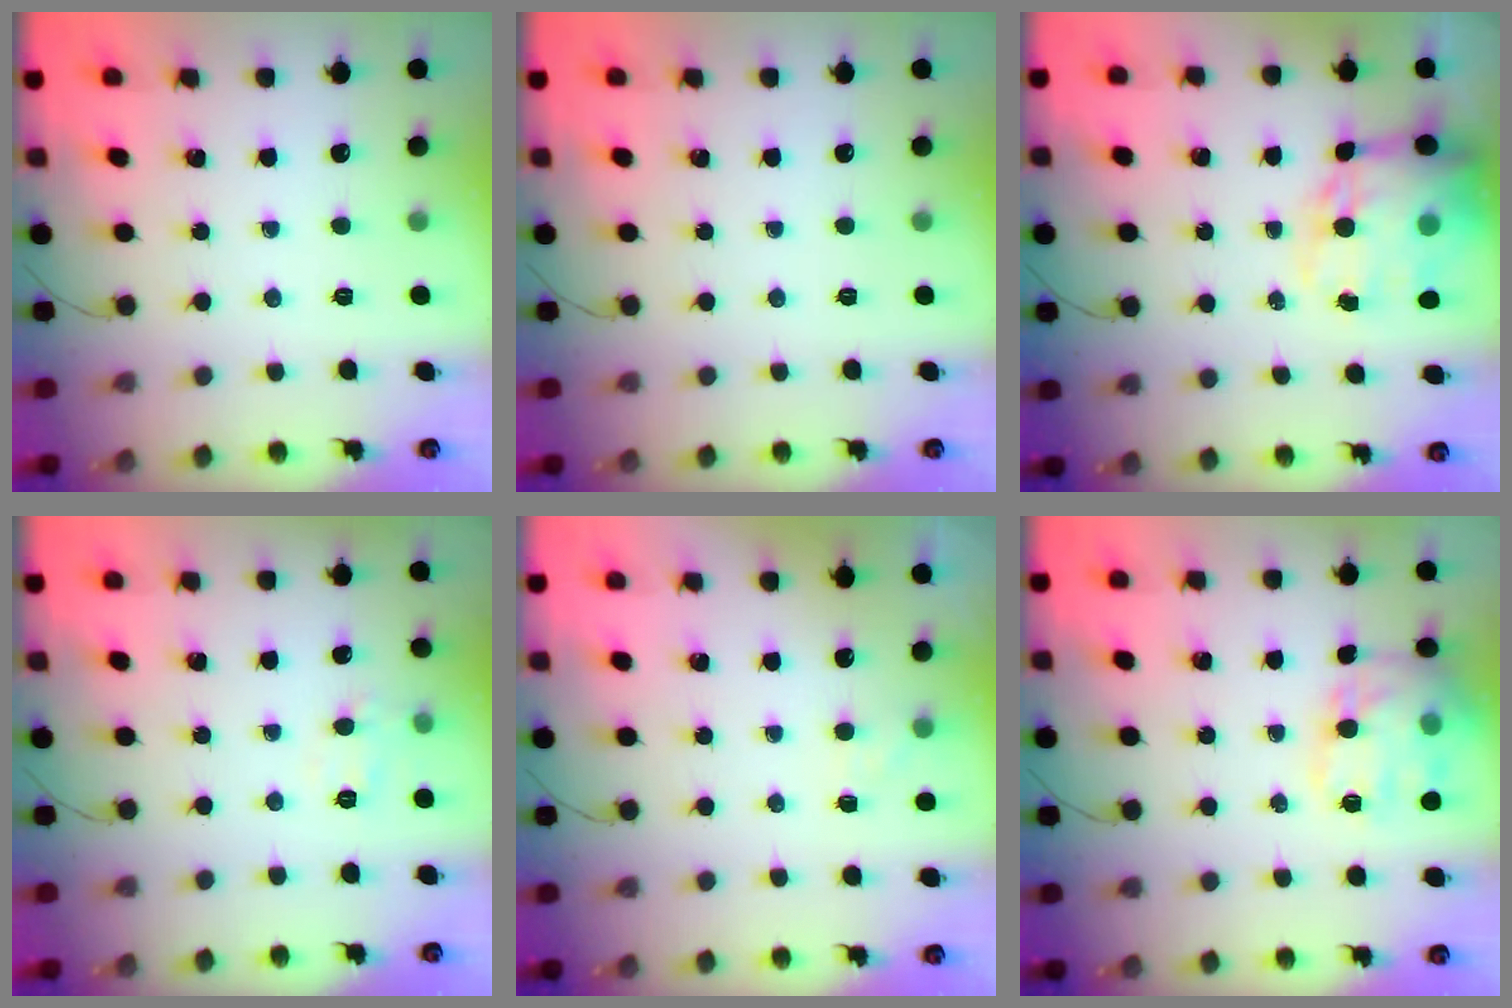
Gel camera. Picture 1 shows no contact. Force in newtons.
{"total": 0.0}
{"total": 18.9, "press": 18.4, "slide": 4.2}
{"total": 6.1, "press": 6.0, "slide": 1.1}
{"total": 3.8, "press": 3.5, "slide": 1.4}
{"total": 16.3, "press": 16.2, "slide": 2.0}